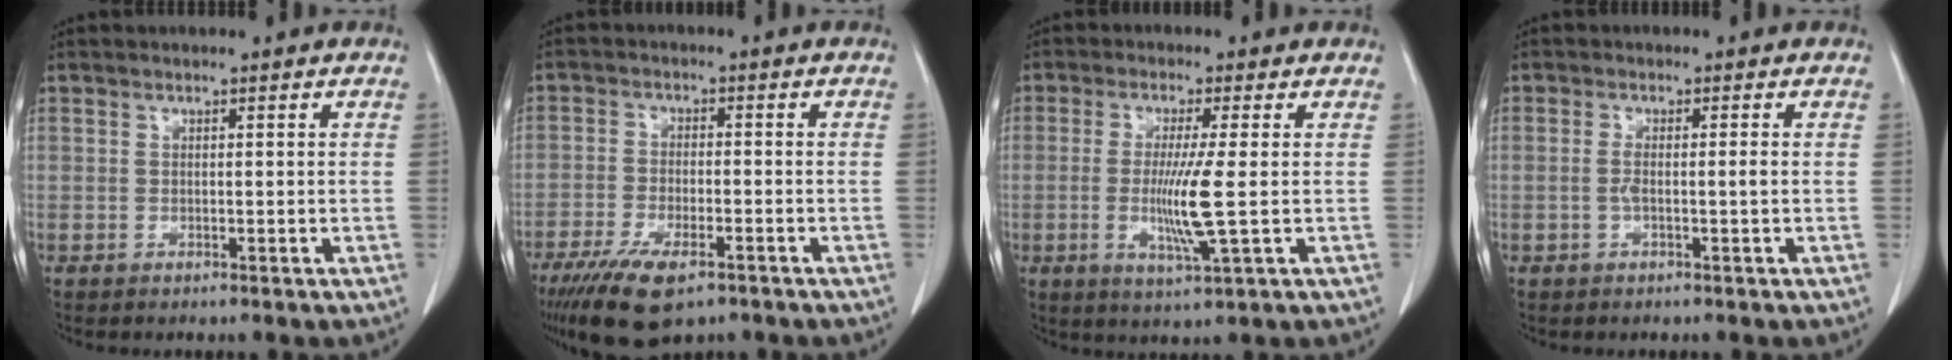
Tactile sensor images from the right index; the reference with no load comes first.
{"total": 10.1, "force": [-6.7, 3.3, 6.8], "torque": [-0.117, -0.016, -0.109]}
{"total": 7.5, "force": [-0.7, -0.5, 7.4], "torque": [-0.147, -0.019, -0.014]}
{"total": 1.8, "force": [-0.5, -0.1, 1.7], "torque": [-0.032, 0.001, -0.009]}